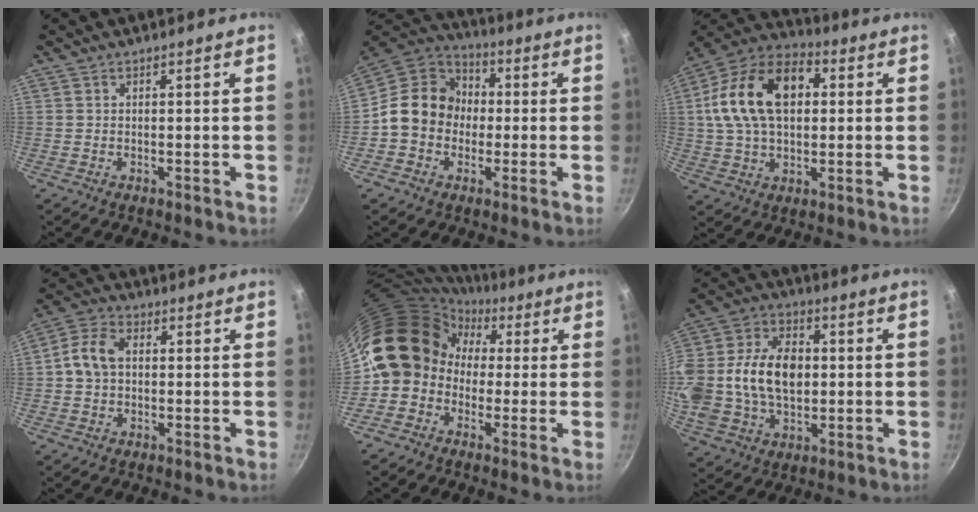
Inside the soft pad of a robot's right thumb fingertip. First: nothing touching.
{"total": 13.8, "force": [-0.9, 11.9, 6.8], "torque": [-0.076, 0.037, -0.037]}
{"total": 18.2, "force": [3.1, 11.4, 13.8], "torque": [-0.227, 0.026, 0.040]}
{"total": 7.3, "force": [0.3, 5.4, 5.0], "torque": [-0.090, 0.019, -0.006]}
{"total": 14.1, "force": [-0.2, 12.5, 6.6], "torque": [-0.076, 0.049, -0.026]}
{"total": 23.1, "force": [0.7, 16.2, 16.4], "torque": [-0.323, 0.029, 0.012]}